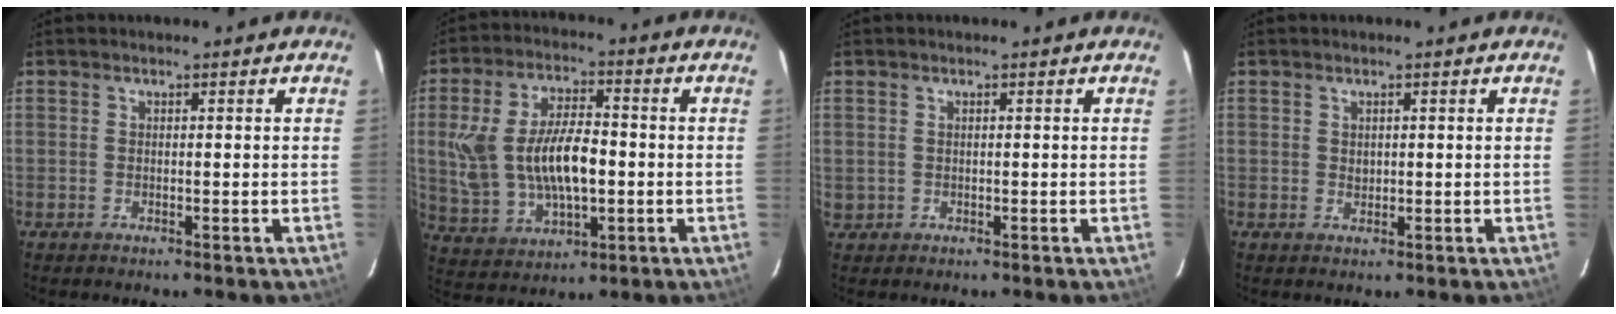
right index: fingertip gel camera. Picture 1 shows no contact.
{"total": 15.4, "force": [-0.5, 7.8, 13.3], "torque": [-0.272, 0.004, 0.008]}
{"total": 1.4, "force": [0.2, 1.4, 0.1], "torque": [0.003, 0.002, 0.003]}
{"total": 1.0, "force": [0.4, 0.9, 0.3], "torque": [-0.002, 0.005, 0.009]}